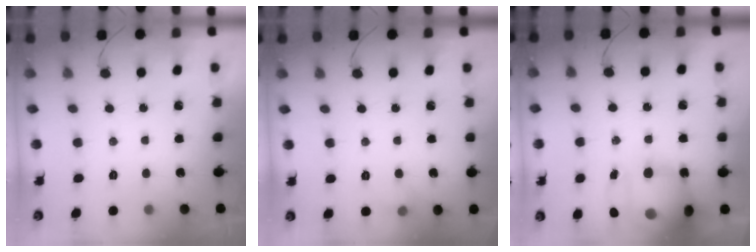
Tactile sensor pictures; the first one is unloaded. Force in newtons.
{"total": 4.6, "press": 4.3, "slide": 1.6}
{"total": 19.3, "press": 18.8, "slide": 4.3}